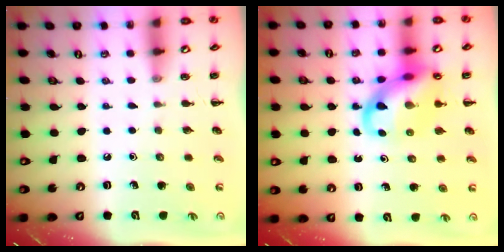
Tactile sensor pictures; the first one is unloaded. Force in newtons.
{"total": 14.6, "press": 14.4, "slide": 2.8}